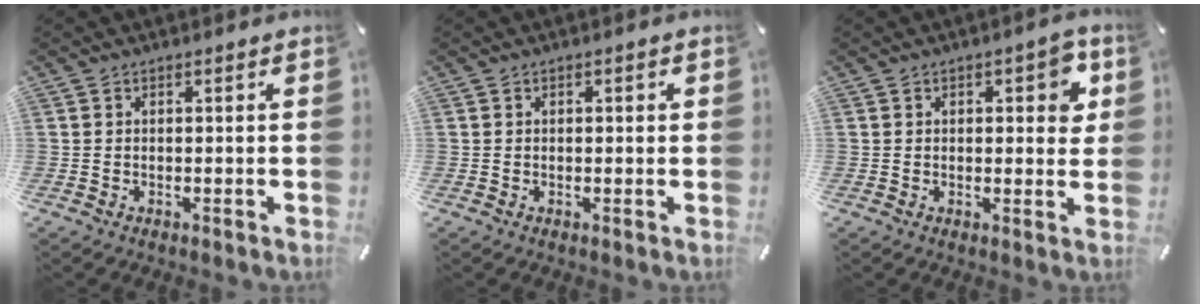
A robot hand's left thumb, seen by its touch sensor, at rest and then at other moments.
{"total": 0.7, "force": [0.0, 0.4, 0.5], "torque": [-0.010, 0.002, -0.001]}
{"total": 5.3, "force": [1.5, 2.8, 4.2], "torque": [-0.045, -0.004, 0.017]}